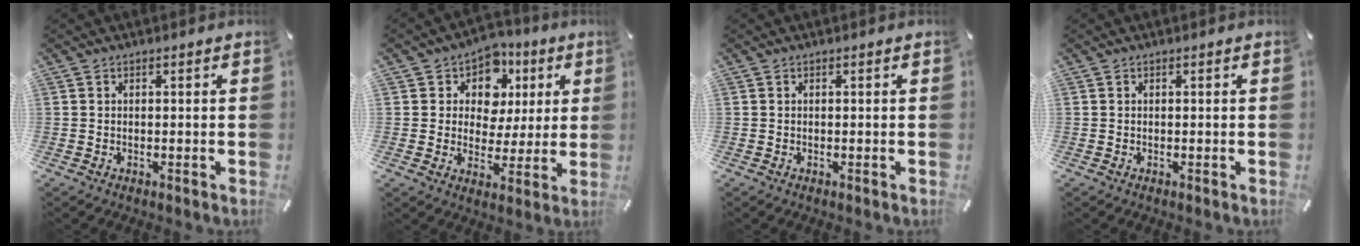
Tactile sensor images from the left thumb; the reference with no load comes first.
{"total": 9.3, "force": [3.1, 8.2, 3.0], "torque": [-0.046, -0.021, 0.056]}
{"total": 0.0}
{"total": 0.0}